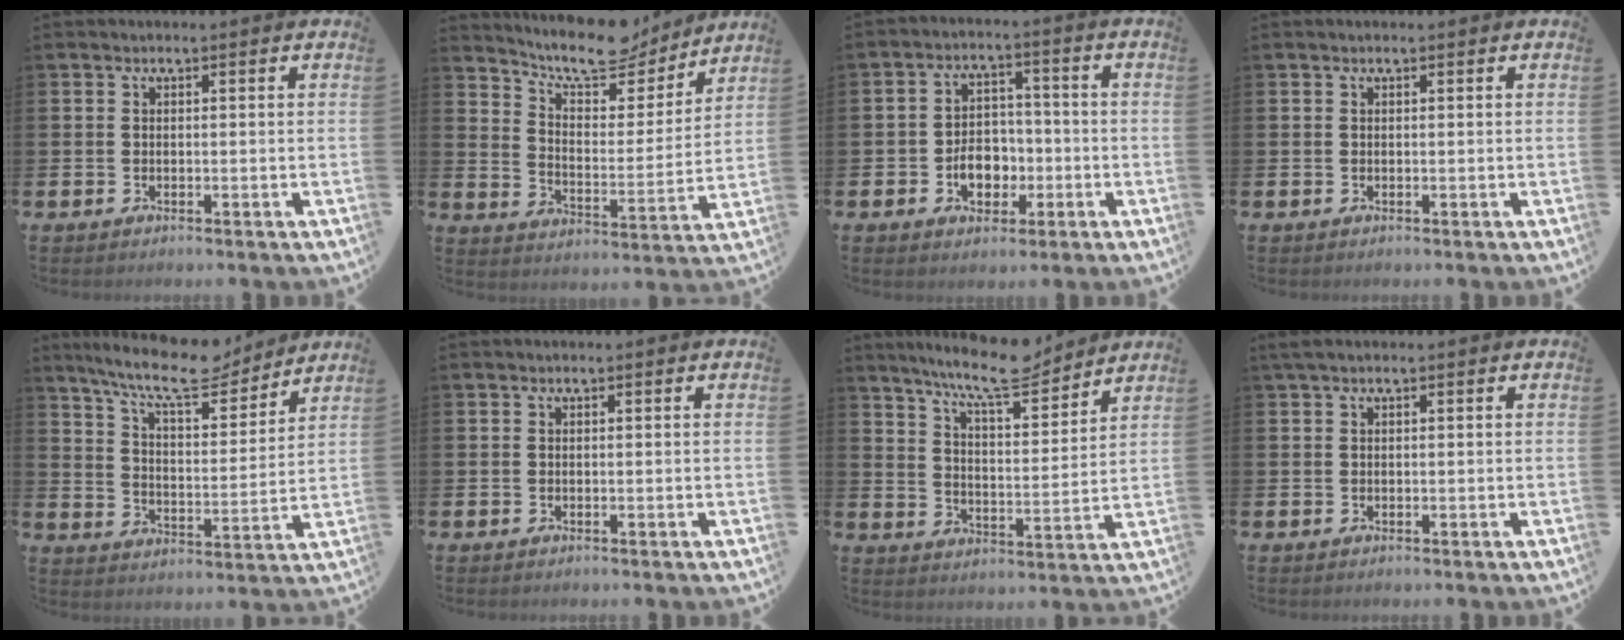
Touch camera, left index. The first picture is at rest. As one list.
[{"total": 10.9, "force": [10.0, 2.7, 3.6], "torque": [-0.090, -0.069, 0.176]}, {"total": 5.3, "force": [-1.8, 4.0, 3.1], "torque": [-0.040, 0.002, -0.039]}, {"total": 0.0}, {"total": 11.6, "force": [10.2, 2.0, 5.0], "torque": [-0.118, -0.054, 0.180]}, {"total": 0.0}, {"total": 9.9, "force": [8.9, 1.3, 4.0], "torque": [-0.090, -0.049, 0.159]}, {"total": 0.9, "force": [0.5, 0.1, 0.7], "torque": [-0.018, 0.004, 0.008]}]